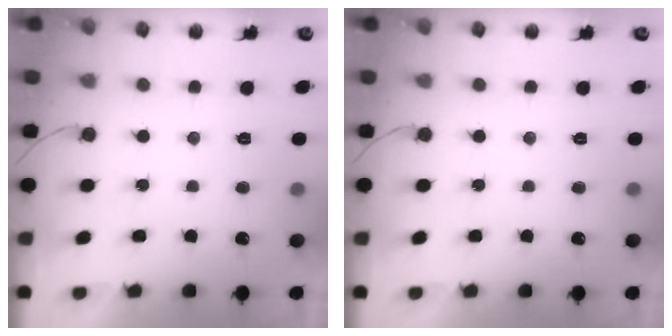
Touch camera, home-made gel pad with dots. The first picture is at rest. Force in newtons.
{"total": 0.0}